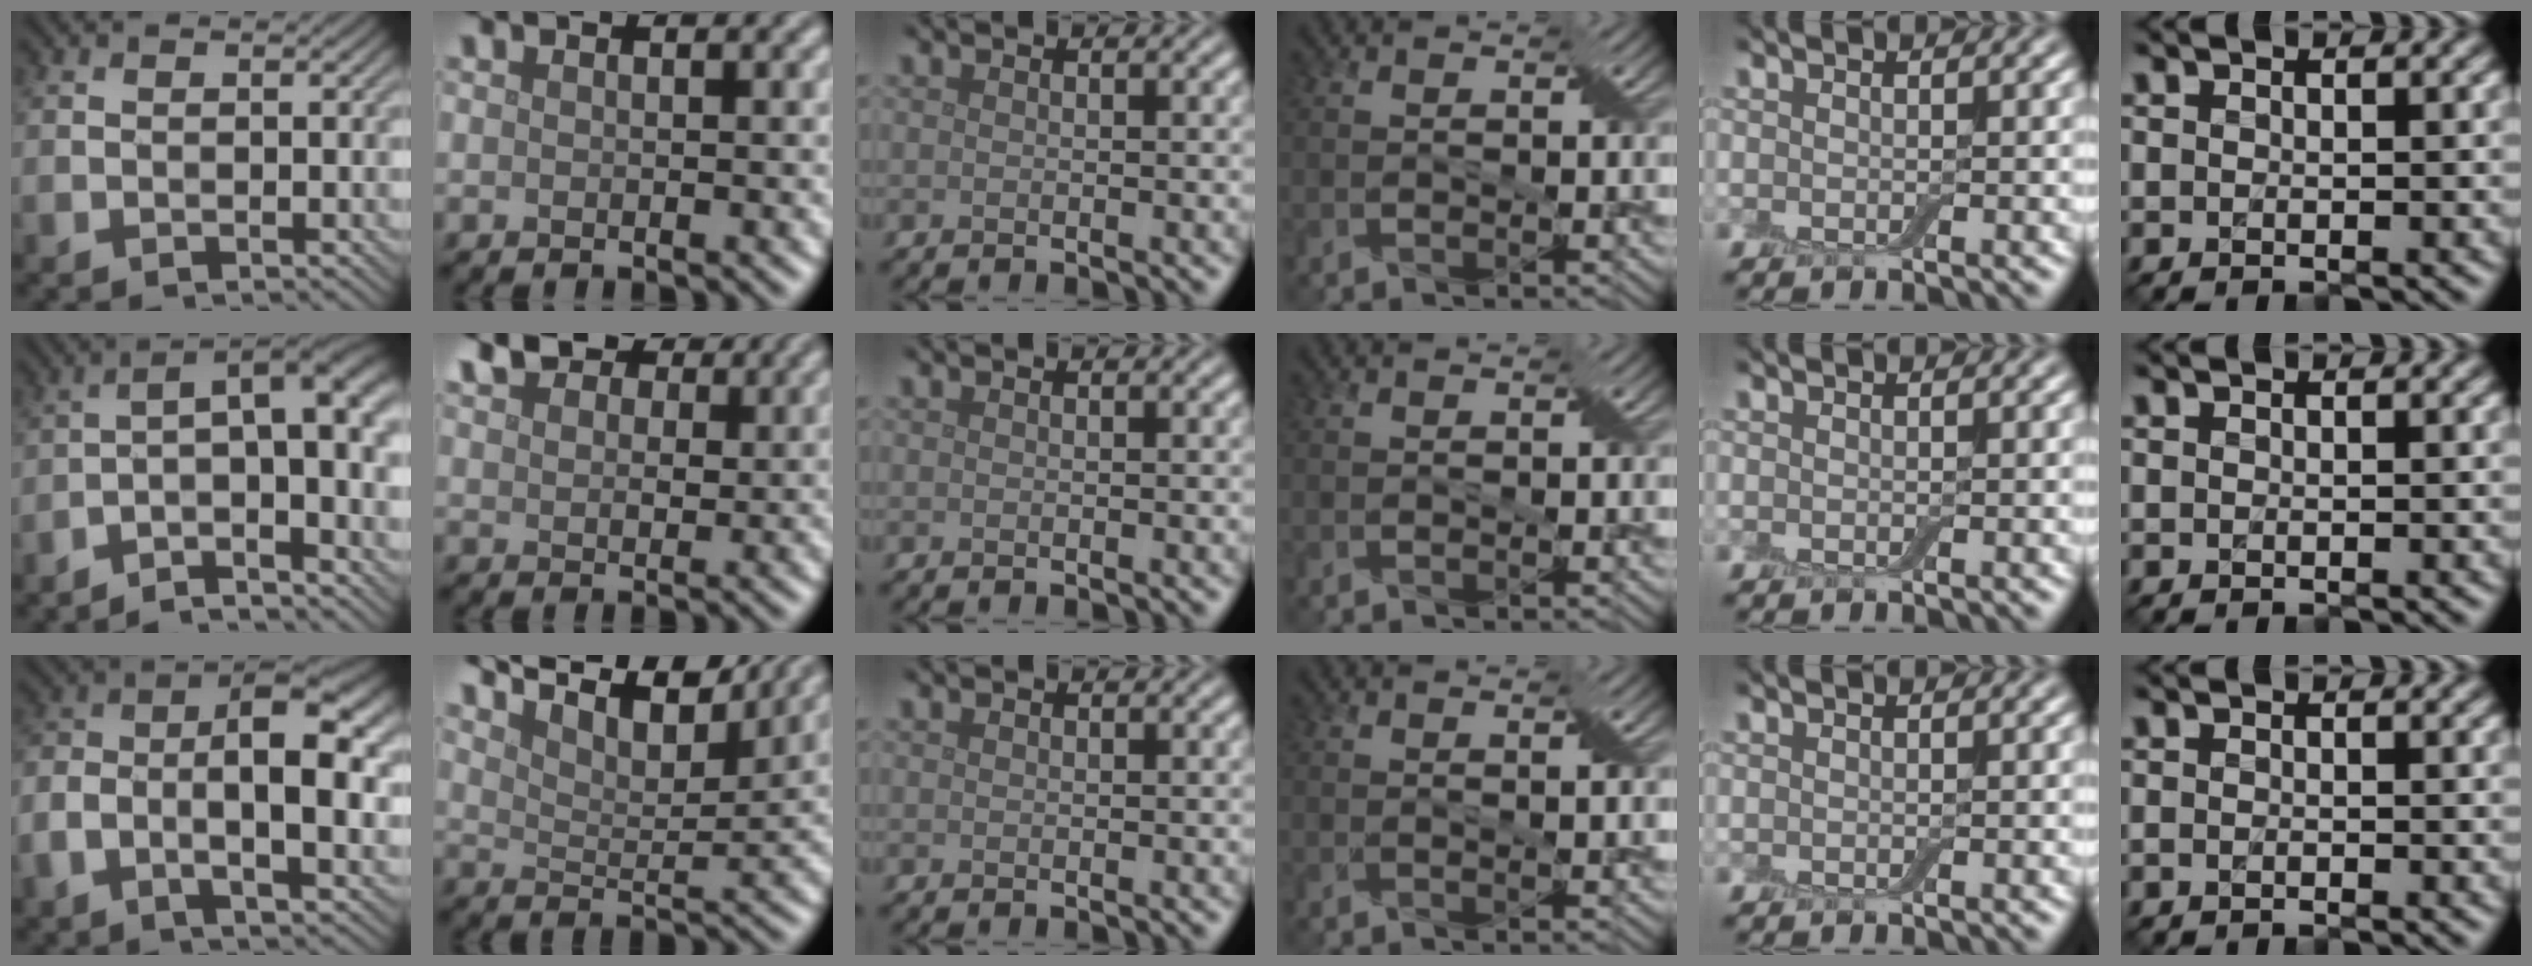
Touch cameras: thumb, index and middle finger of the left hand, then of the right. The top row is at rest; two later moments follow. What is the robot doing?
{"motion": "insert", "object": "backpack"}